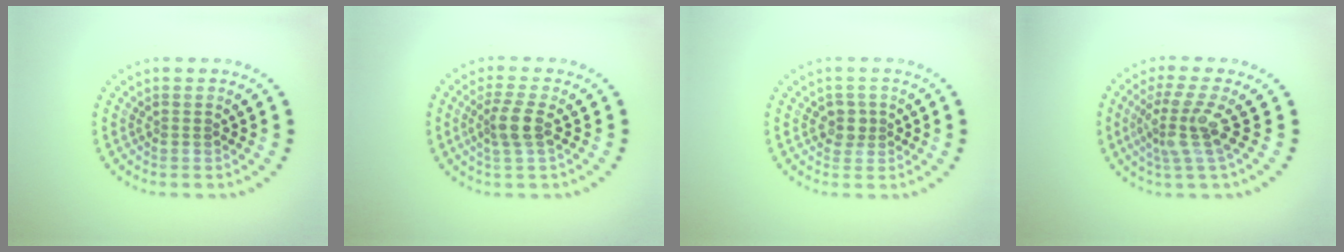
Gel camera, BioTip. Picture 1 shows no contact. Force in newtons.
{"total": 2.3, "press": 2.0, "slide": 1.3}
{"total": 1.7, "press": 1.4, "slide": 1.0}
{"total": 3.7, "press": 2.6, "slide": 2.6}